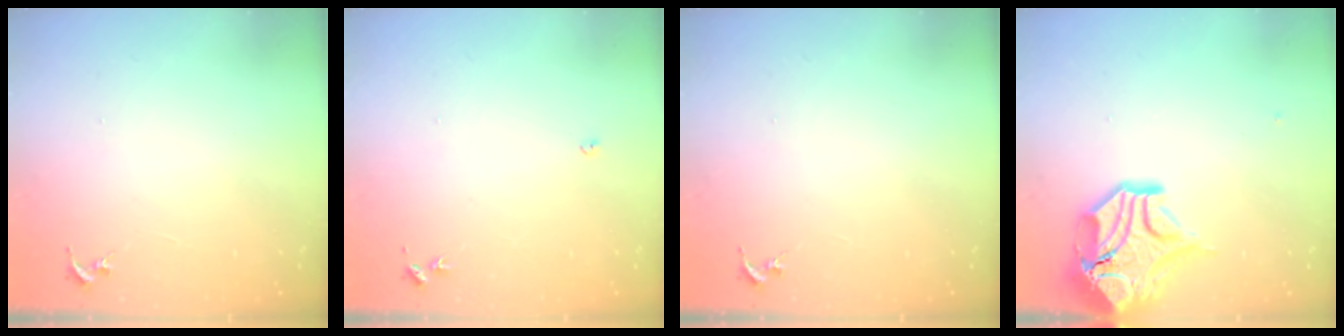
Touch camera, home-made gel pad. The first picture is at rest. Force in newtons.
{"total": 2.7, "press": 2.7, "slide": 0.5}
{"total": 0.0}
{"total": 16.7, "press": 16.5, "slide": 2.5}